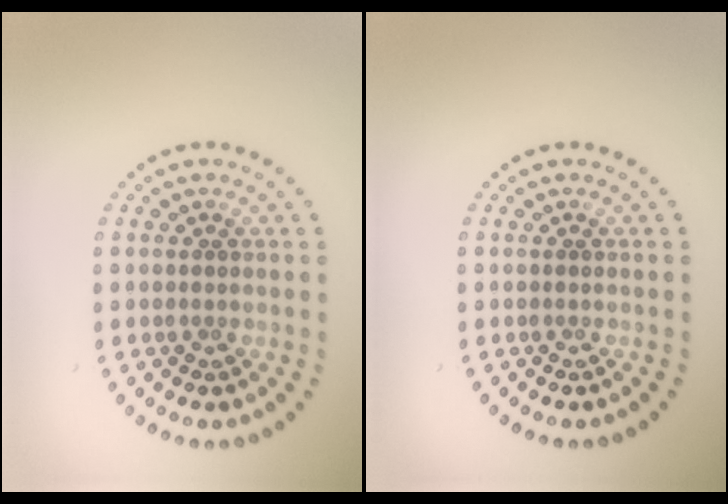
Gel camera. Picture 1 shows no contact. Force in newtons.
{"total": 0.0}